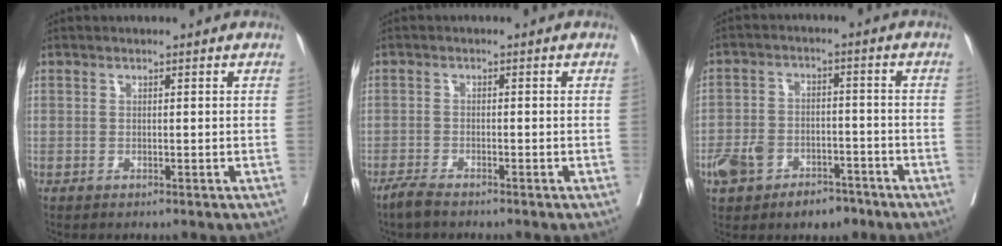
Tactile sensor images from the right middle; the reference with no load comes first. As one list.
[{"total": 2.5, "force": [-2.1, 0.3, 1.2], "torque": [-0.028, -0.004, -0.041]}, {"total": 8.7, "force": [-5.2, 5.2, 4.7], "torque": [-0.092, 0.018, -0.078]}]